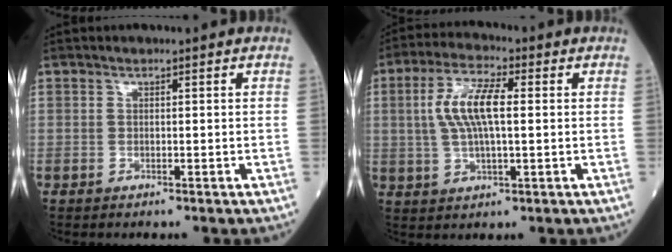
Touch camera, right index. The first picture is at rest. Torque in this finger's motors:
{"motor_torque": [0.20, 0.00, 0.23, 0.09]}